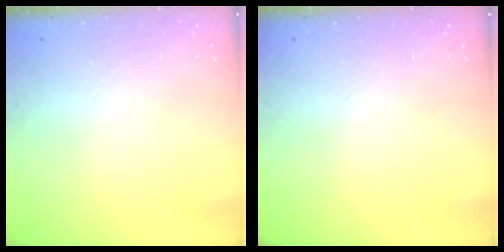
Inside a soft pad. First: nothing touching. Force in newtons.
{"total": 0.0}